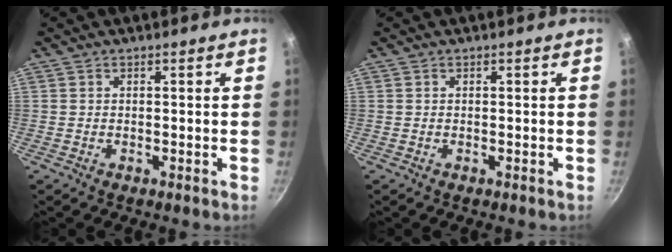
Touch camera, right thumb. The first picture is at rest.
{"total": 0.0}